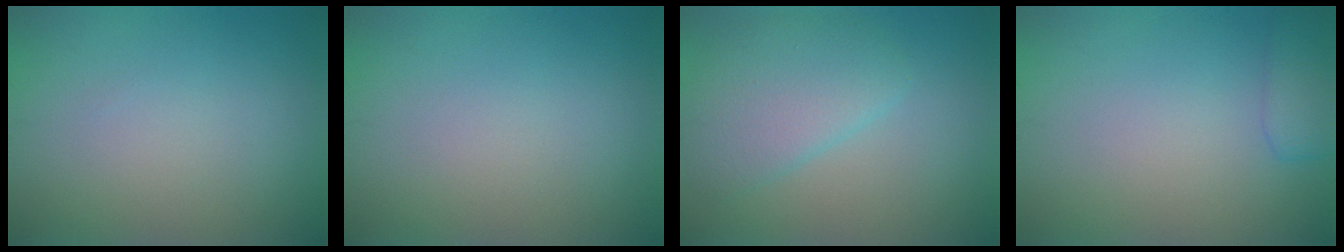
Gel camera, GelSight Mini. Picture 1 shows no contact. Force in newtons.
{"total": 0.0}
{"total": 4.4, "press": 4.4, "slide": 0.2}
{"total": 2.3, "press": 2.3, "slide": 0.2}